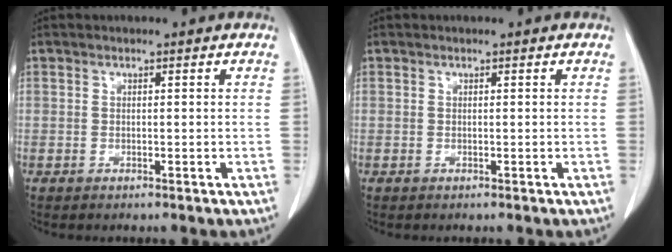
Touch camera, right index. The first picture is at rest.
{"total": 0.0}